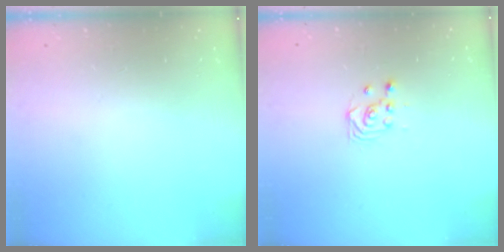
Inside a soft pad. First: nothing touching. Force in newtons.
{"total": 3.8, "press": 3.8, "slide": 0.3}